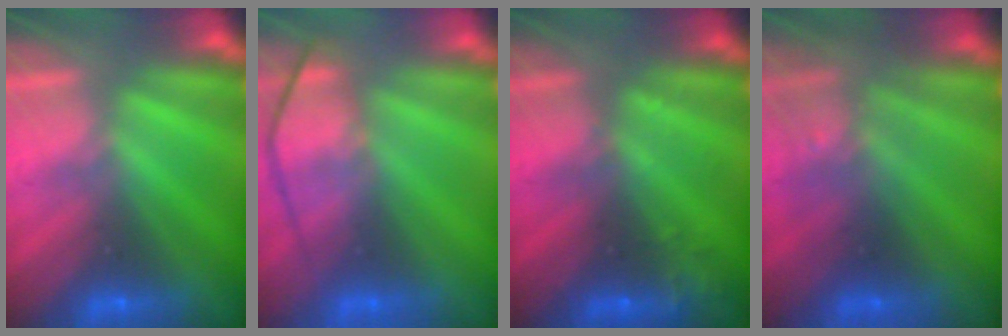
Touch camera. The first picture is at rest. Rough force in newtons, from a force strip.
{"total": 4.5}
{"total": 2.8}
{"total": 2.8}